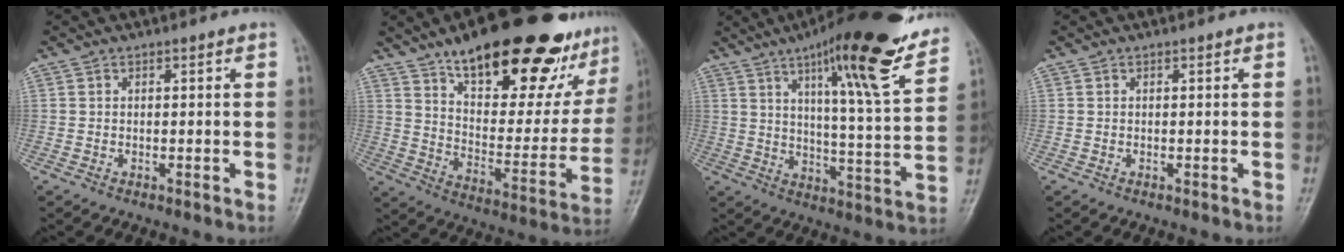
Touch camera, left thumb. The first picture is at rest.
{"total": 31.3, "force": [20.2, 11.5, 21.0], "torque": [-0.260, -0.069, 0.301]}
{"total": 21.6, "force": [13.8, 3.5, 16.2], "torque": [-0.212, -0.058, 0.204]}
{"total": 0.0}